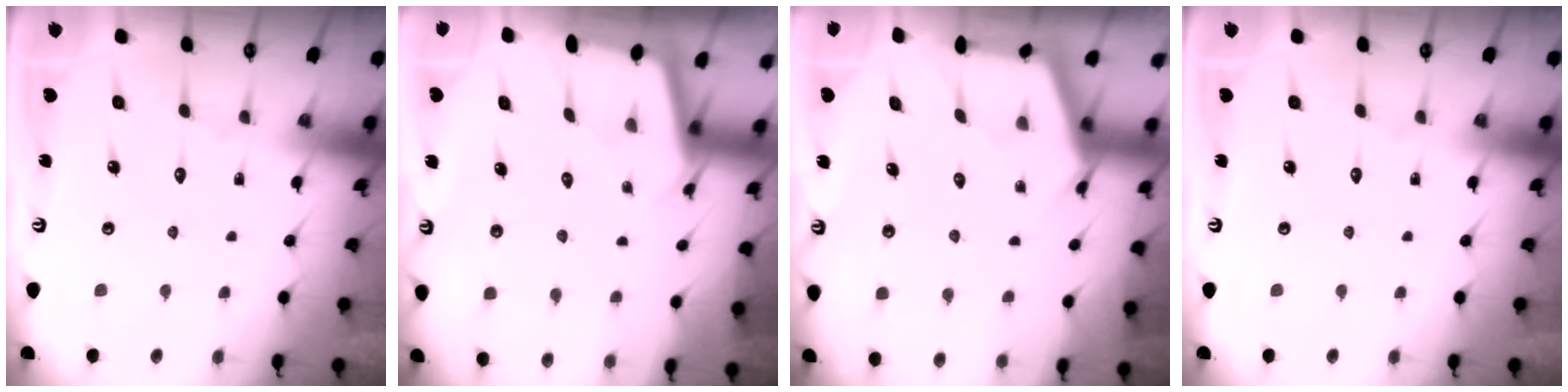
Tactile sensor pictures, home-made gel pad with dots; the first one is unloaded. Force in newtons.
{"total": 1.9, "press": 1.9, "slide": 0.1}
{"total": 2.6, "press": 2.6, "slide": 0.3}
{"total": 0.0}